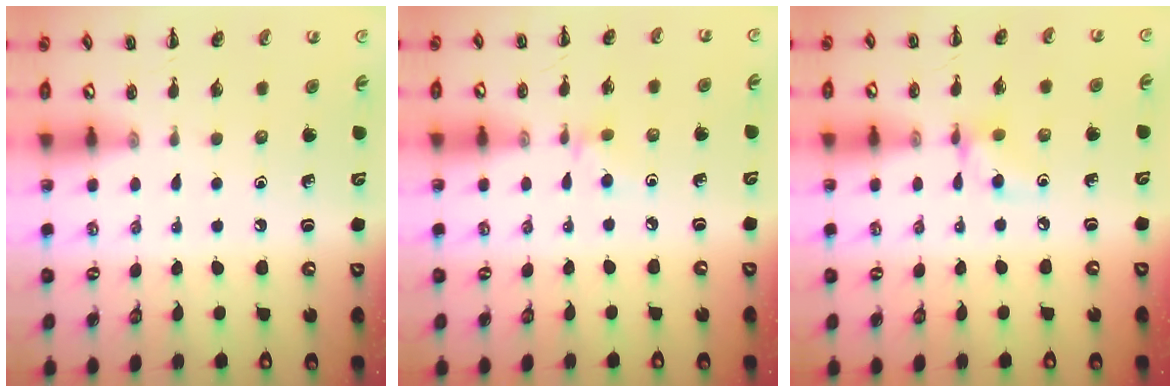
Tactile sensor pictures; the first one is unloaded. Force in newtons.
{"total": 2.8, "press": 2.6, "slide": 1.0}
{"total": 6.1, "press": 6.0, "slide": 0.6}